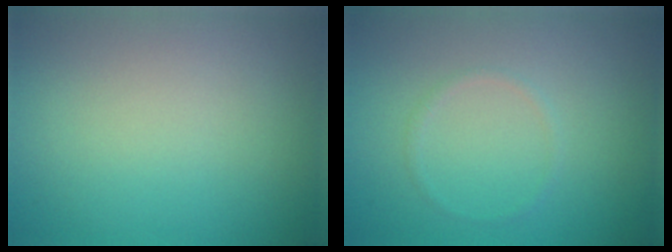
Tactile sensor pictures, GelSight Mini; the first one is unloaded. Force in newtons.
{"total": 0.6, "press": 0.6, "slide": 0.1}